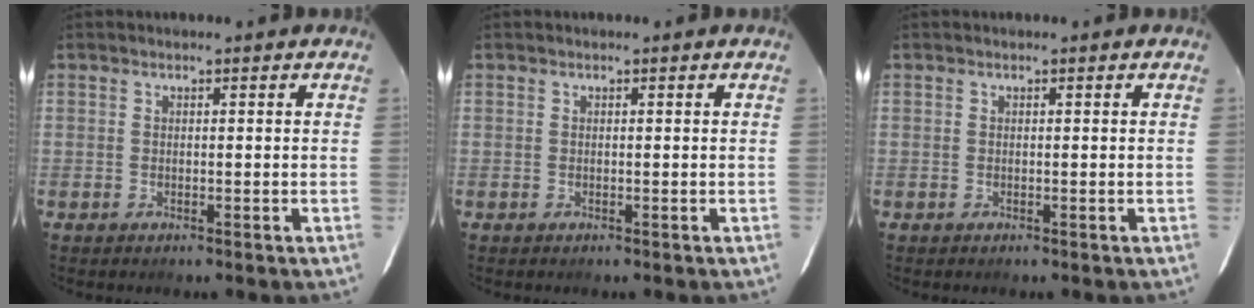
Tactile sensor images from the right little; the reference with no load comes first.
{"total": 0.0}
{"total": 0.0}